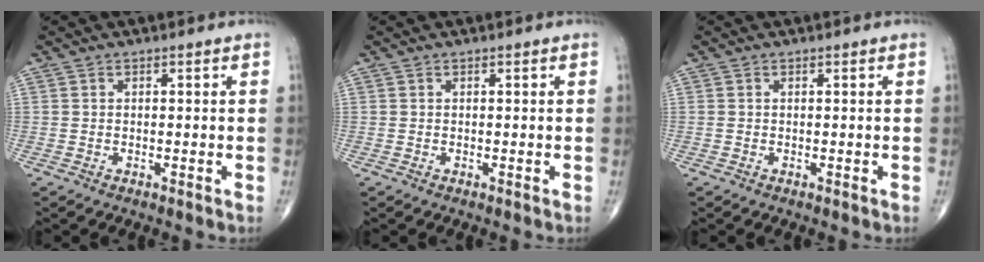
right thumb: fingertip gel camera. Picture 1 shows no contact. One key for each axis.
{"total": 0.0}
{"total": 0.0}